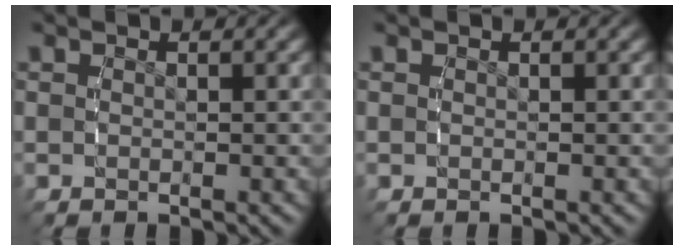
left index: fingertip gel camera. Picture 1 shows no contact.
{"total": 0.0}